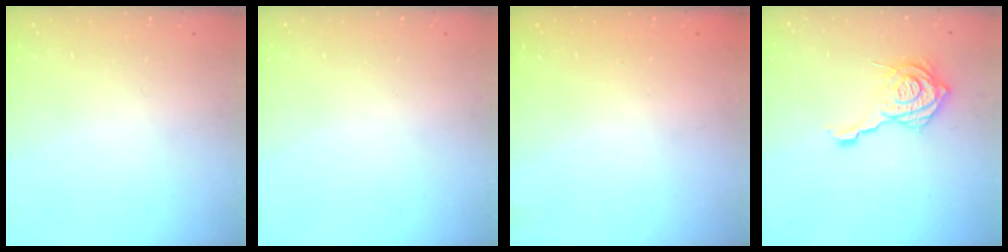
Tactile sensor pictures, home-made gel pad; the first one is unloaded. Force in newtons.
{"total": 0.0}
{"total": 2.3, "press": 2.2, "slide": 0.7}
{"total": 15.0, "press": 14.9, "slide": 1.3}